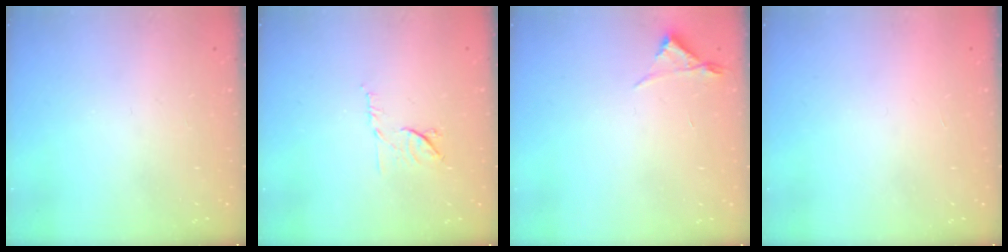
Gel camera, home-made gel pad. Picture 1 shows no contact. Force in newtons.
{"total": 7.8, "press": 7.8, "slide": 0.9}
{"total": 3.0, "press": 2.9, "slide": 0.5}
{"total": 1.6, "press": 1.6, "slide": 0.1}